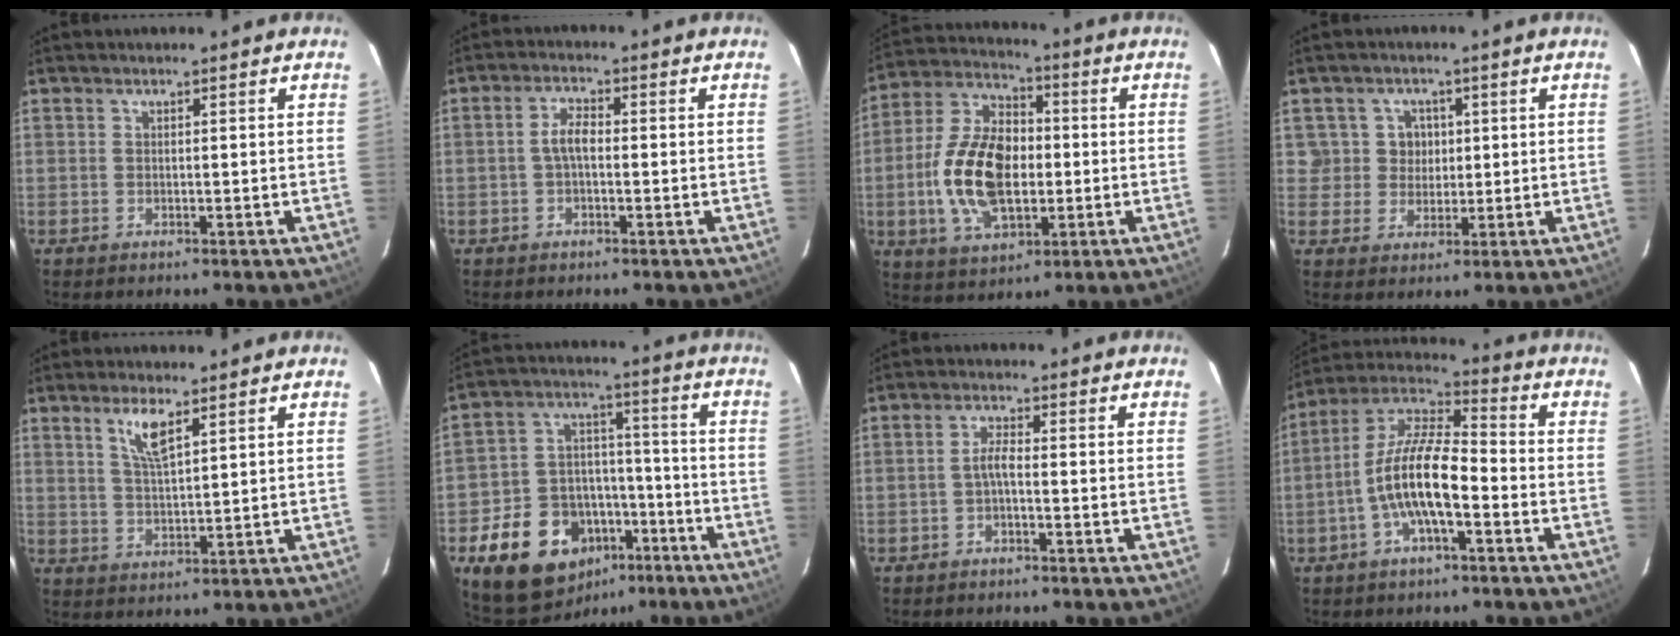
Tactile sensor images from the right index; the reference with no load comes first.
{"total": 3.0, "force": [-0.6, 1.4, 2.6], "torque": [-0.054, 0.011, -0.012]}
{"total": 16.4, "force": [-2.2, 9.8, 13.0], "torque": [-0.263, 0.015, -0.035]}
{"total": 5.0, "force": [0.8, 4.9, 0.2], "torque": [0.011, 0.025, 0.016]}
{"total": 5.3, "force": [3.1, 1.3, 4.1], "torque": [-0.080, -0.001, 0.062]}
{"total": 17.1, "force": [-9.1, 12.4, 7.3], "torque": [-0.164, 0.044, -0.121]}
{"total": 2.1, "force": [-1.1, 0.4, 1.7], "torque": [-0.037, 0.007, -0.024]}
{"total": 12.4, "force": [-4.1, 3.8, 11.1], "torque": [-0.226, 0.008, -0.082]}